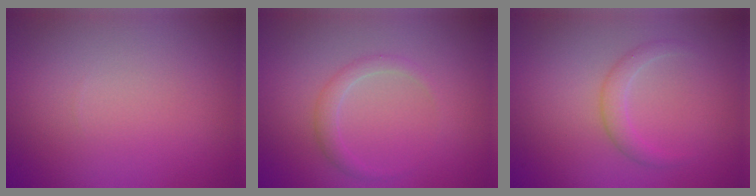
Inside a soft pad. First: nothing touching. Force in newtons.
{"total": 1.5, "press": 1.5, "slide": 0.1}
{"total": 1.6, "press": 1.6, "slide": 0.0}